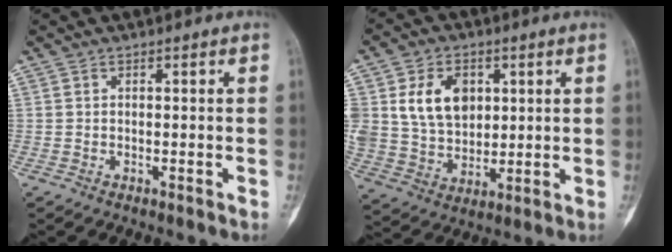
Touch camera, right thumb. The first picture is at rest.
{"total": 12.8, "force": [3.7, 9.3, 8.0], "torque": [-0.111, -0.013, 0.078]}